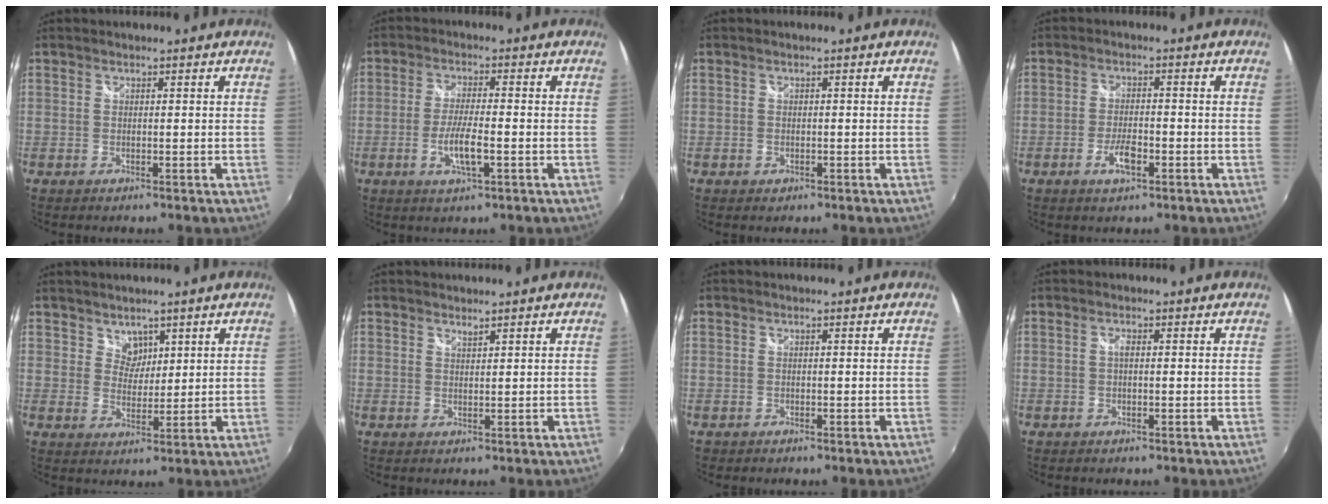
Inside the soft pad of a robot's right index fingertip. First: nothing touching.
{"total": 6.1, "force": [-2.1, 1.1, 5.6], "torque": [-0.114, -0.007, -0.038]}
{"total": 1.3, "force": [-0.6, 1.1, 0.3], "torque": [-0.007, -0.003, -0.010]}
{"total": 4.4, "force": [-2.1, 1.7, 3.4], "torque": [-0.074, -0.002, -0.039]}
{"total": 3.4, "force": [2.3, 2.5, 0.5], "torque": [0.001, 0.003, 0.041]}
{"total": 0.9, "force": [0.9, 0.1, 0.3], "torque": [-0.003, -0.001, 0.016]}
{"total": 0.7, "force": [-0.4, 0.6, 0.0], "torque": [-0.002, -0.001, -0.007]}
{"total": 1.0, "force": [0.0, 0.3, 0.9], "torque": [-0.017, 0.003, -0.003]}